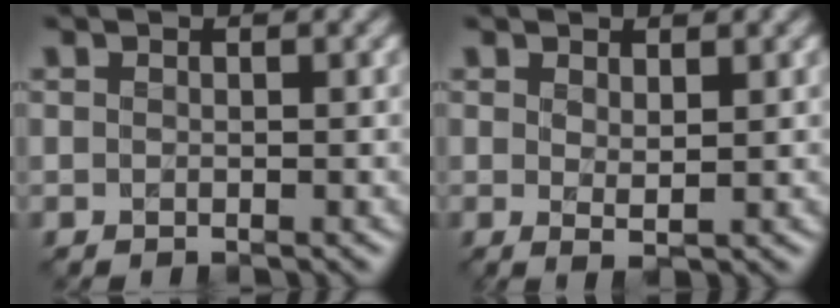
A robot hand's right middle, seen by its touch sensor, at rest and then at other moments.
{"total": 1.2, "force": [0.7, 0.2, 1.0], "torque": [-0.020, -0.006, 0.015]}